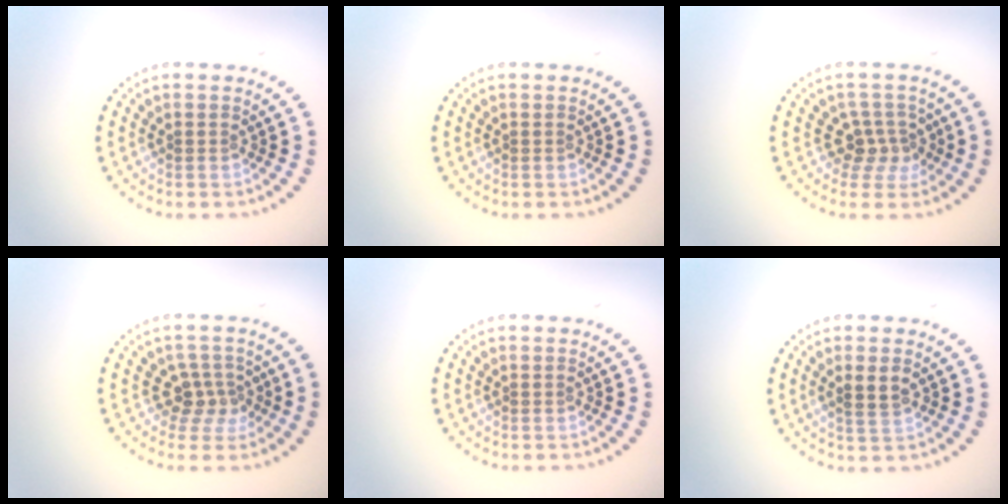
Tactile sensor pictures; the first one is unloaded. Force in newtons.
{"total": 0.0}
{"total": 2.7, "press": 2.1, "slide": 1.8}
{"total": 2.5, "press": 1.9, "slide": 1.7}
{"total": 0.0}
{"total": 1.9, "press": 1.9, "slide": 0.5}